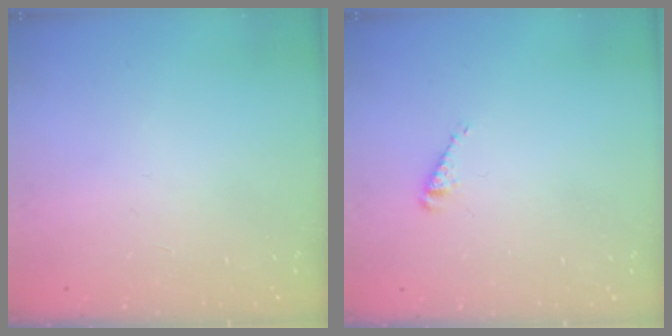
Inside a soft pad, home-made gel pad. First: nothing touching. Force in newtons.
{"total": 3.5, "press": 3.5, "slide": 0.4}